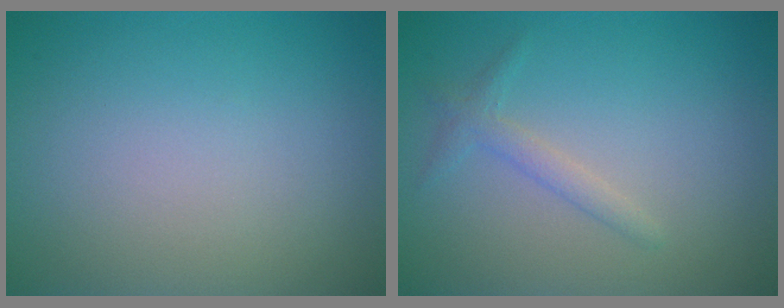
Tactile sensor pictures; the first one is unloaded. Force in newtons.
{"total": 1.4, "press": 1.4, "slide": 0.1}